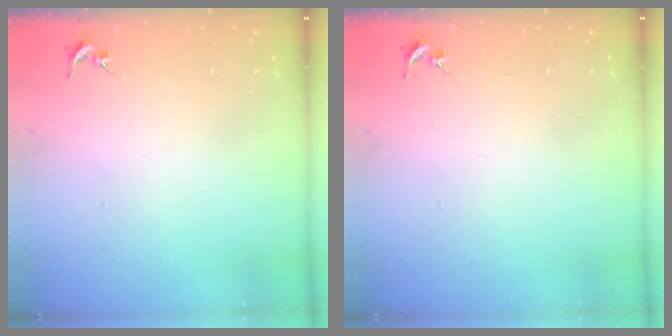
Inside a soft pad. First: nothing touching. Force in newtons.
{"total": 0.0}